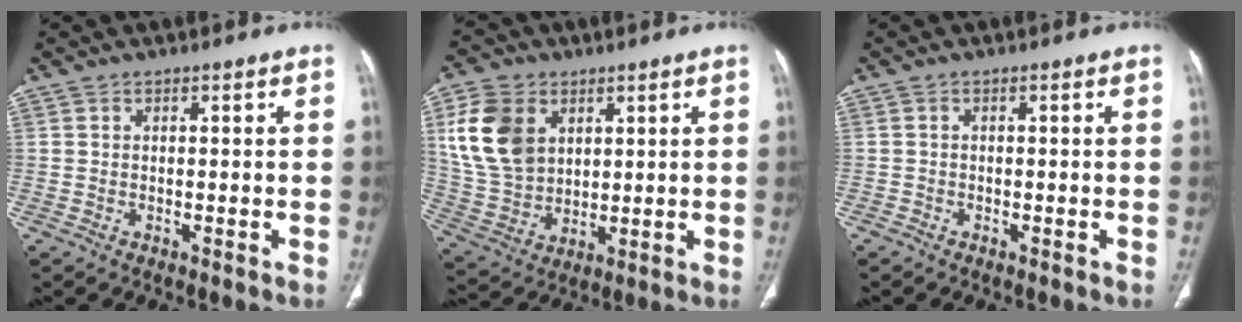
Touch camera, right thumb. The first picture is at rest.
{"total": 14.1, "force": [4.8, 10.1, 8.6], "torque": [-0.154, -0.013, 0.102]}
{"total": 0.7, "force": [-0.5, 0.4, -0.1], "torque": [-0.003, 0.001, -0.015]}